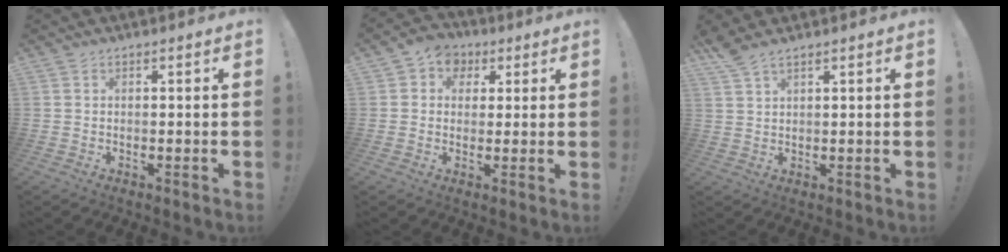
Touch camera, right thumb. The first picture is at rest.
{"total": 6.1, "force": [1.2, 5.7, 1.8], "torque": [-0.014, -0.007, 0.026]}
{"total": 3.5, "force": [2.9, 0.4, 2.0], "torque": [-0.045, -0.015, 0.054]}